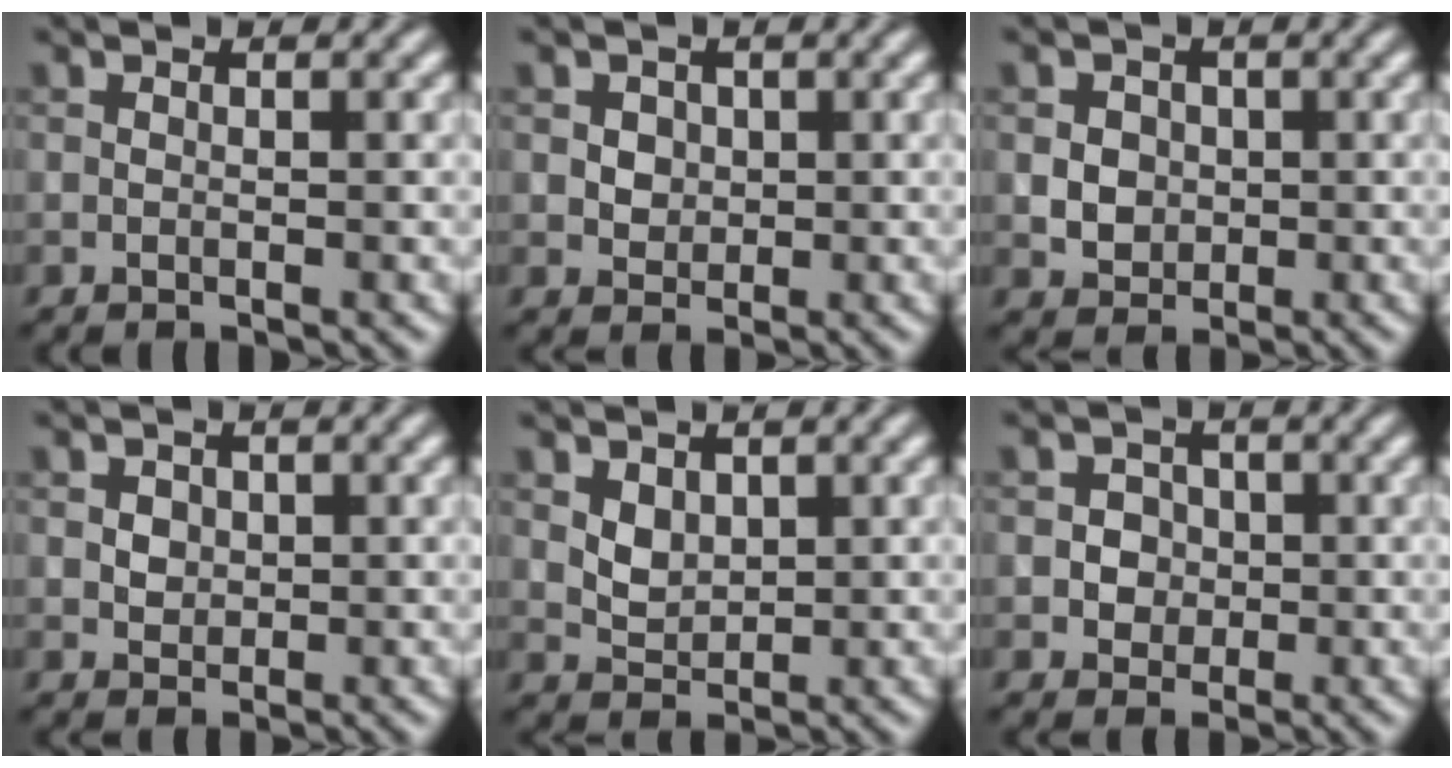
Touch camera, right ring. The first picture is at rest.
{"total": 2.2, "force": [0.8, 1.8, 1.0], "torque": [-0.021, 0.005, 0.020]}
{"total": 3.0, "force": [0.3, 2.6, 1.4], "torque": [-0.016, 0.007, 0.002]}
{"total": 1.6, "force": [0.5, 1.3, 0.7], "torque": [-0.011, 0.004, 0.008]}
{"total": 1.8, "force": [0.8, 1.3, 1.0], "torque": [-0.019, -0.005, 0.019]}
{"total": 2.6, "force": [0.2, 2.4, 0.9], "torque": [0.004, 0.006, -0.004]}